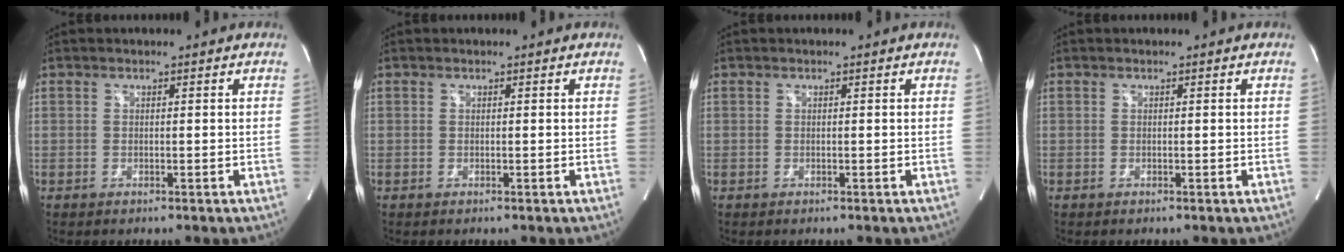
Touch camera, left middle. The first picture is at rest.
{"total": 0.0}
{"total": 0.0}
{"total": 0.0}